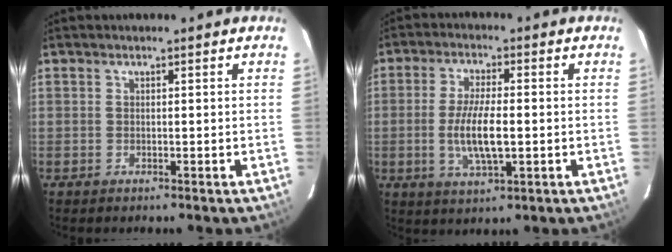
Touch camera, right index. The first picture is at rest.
{"total": 8.4, "force": [-1.2, 2.5, 7.9], "torque": [-0.156, -0.007, -0.020]}